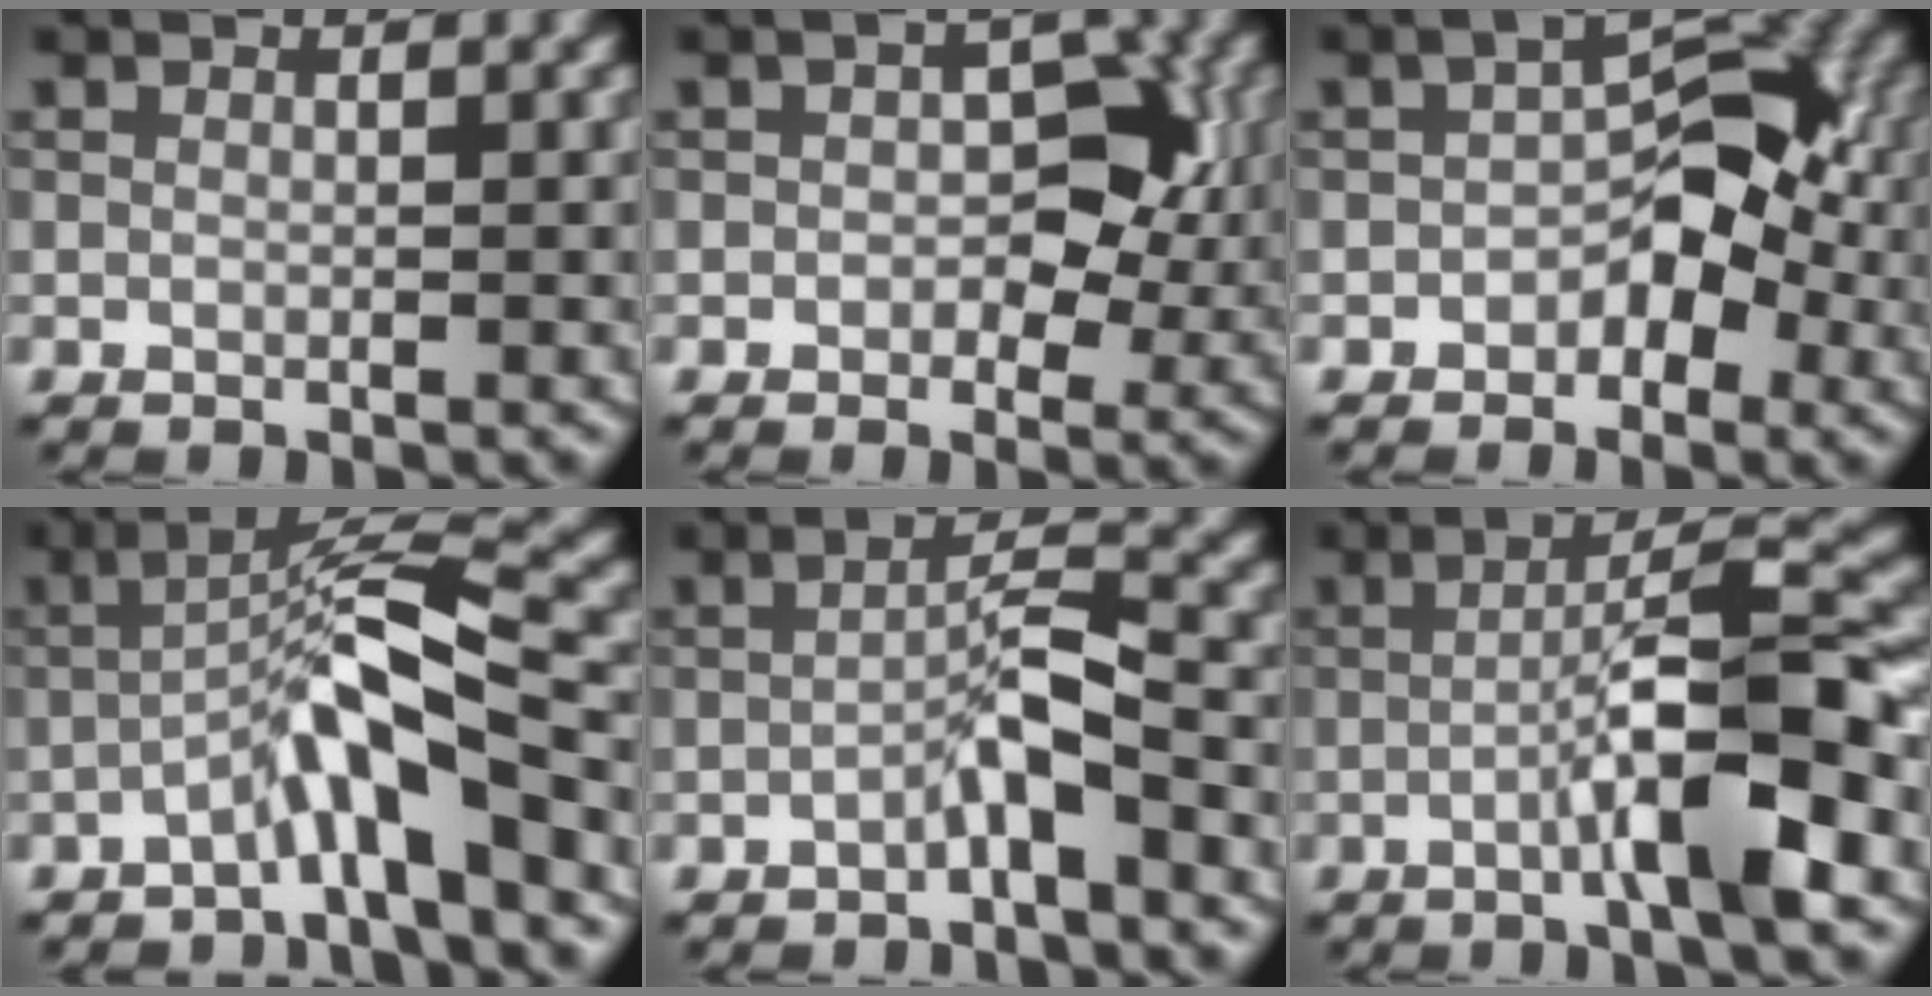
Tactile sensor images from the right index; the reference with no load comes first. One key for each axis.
{"total": 5.2, "fx": 0.2, "fy": 3.2, "fz": 4.1, "tx": -0.042, "ty": 0.000, "tz": 0.000}
{"total": 5.3, "fx": -1.4, "fy": 3.2, "fz": 4.1, "tx": -0.040, "ty": 0.011, "tz": -0.026}
{"total": 5.8, "fx": -2.4, "fy": 0.7, "fz": 5.2, "tx": -0.096, "ty": 0.026, "tz": -0.052}
{"total": 2.9, "fx": -1.5, "fy": 0.3, "fz": 2.5, "tx": -0.044, "ty": 0.018, "tz": -0.032}
{"total": 8.2, "fx": -2.3, "fy": 1.0, "fz": 7.8, "tx": -0.118, "ty": 0.018, "tz": -0.045}